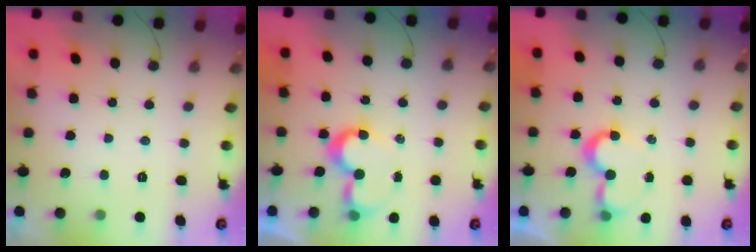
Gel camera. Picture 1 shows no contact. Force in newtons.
{"total": 8.2, "press": 8.2, "slide": 0.1}
{"total": 7.6, "press": 7.5, "slide": 0.7}